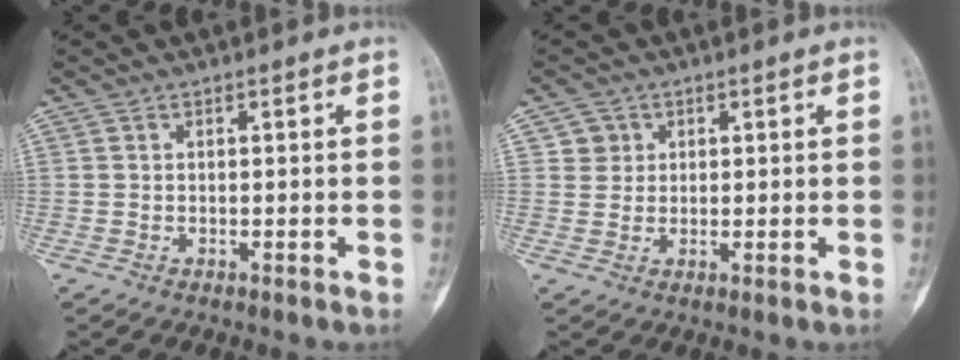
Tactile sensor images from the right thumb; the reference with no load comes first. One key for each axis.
{"total": 2.9, "fx": 1.1, "fy": 2.7, "fz": 0.1, "tx": 0.022, "ty": -0.002, "tz": 0.013}